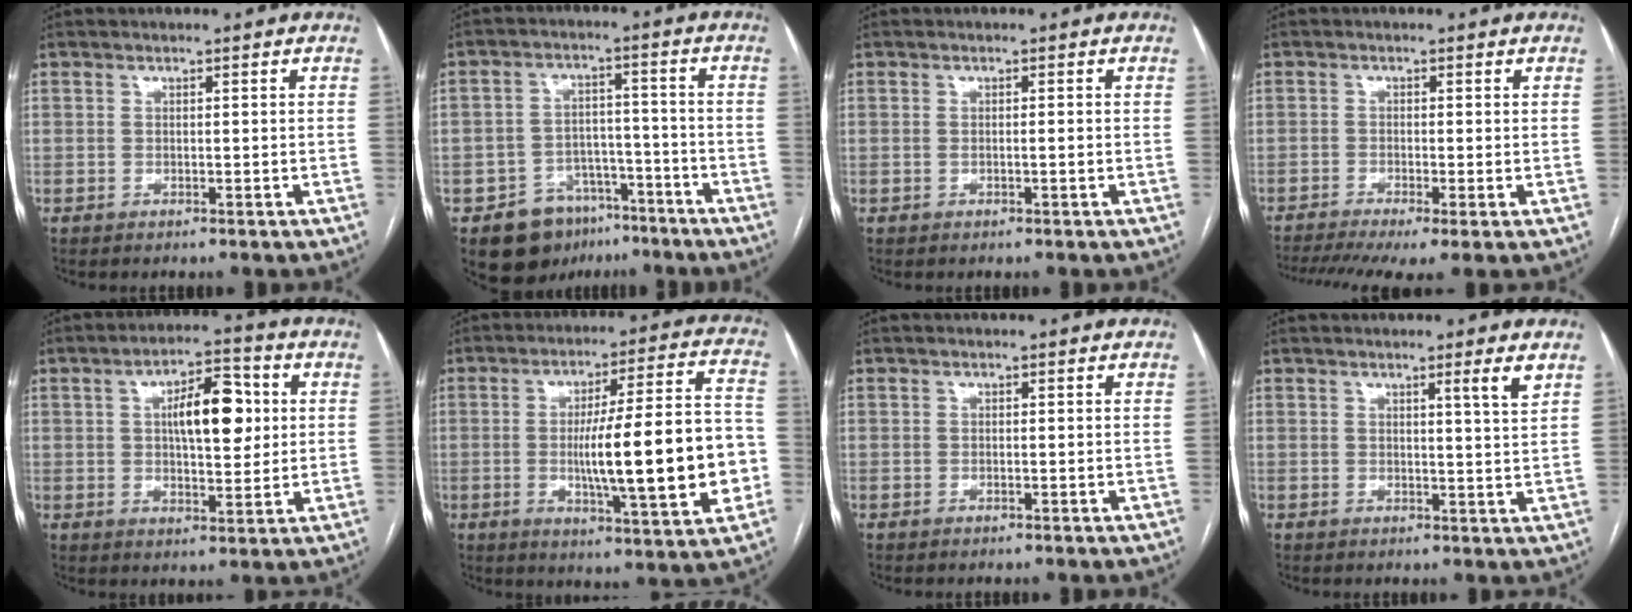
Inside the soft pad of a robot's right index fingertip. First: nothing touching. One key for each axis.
{"total": 9.7, "fx": -6.3, "fy": 6.9, "fz": 2.9, "tx": -0.037, "ty": 0.026, "tz": -0.089}
{"total": 1.1, "fx": -0.2, "fy": 0.1, "fz": 1.0, "tx": -0.019, "ty": 0.000, "tz": 0.000}
{"total": 8.9, "fx": -6.0, "fy": 1.5, "fz": 6.4, "tx": -0.110, "ty": -0.009, "tz": -0.098}
{"total": 9.9, "fx": 2.0, "fy": 3.7, "fz": 9.0, "tx": -0.142, "ty": 0.019, "tz": 0.031}
{"total": 19.9, "fx": -2.7, "fy": 2.4, "fz": 19.6, "tx": -0.277, "ty": 0.015, "tz": -0.034}
{"total": 0.0}
{"total": 3.0, "fx": 1.8, "fy": -0.7, "fz": 2.3, "tx": -0.032, "ty": -0.013, "tz": 0.027}